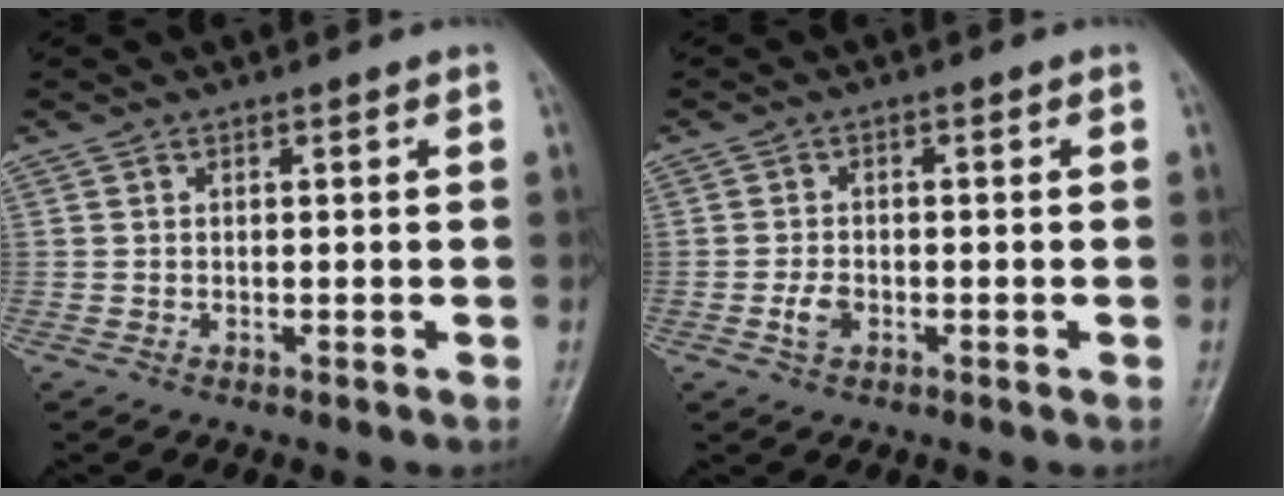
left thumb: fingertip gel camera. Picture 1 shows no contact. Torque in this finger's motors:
{"motor_torque": [0.03, 0.04, 0.21, 0.03, 0.03]}